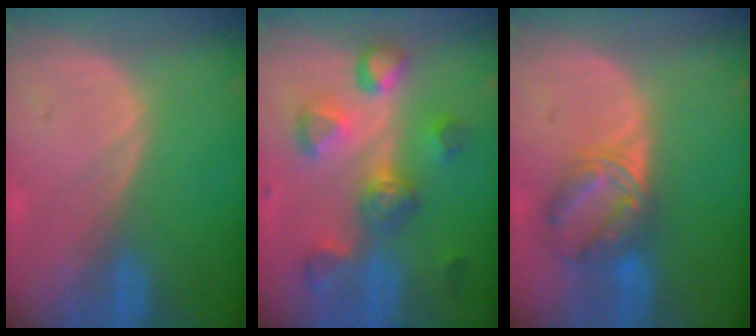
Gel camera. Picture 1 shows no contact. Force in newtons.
{"total": 8.4, "press": 8.4, "slide": 0.7}
{"total": 6.6, "press": 6.2, "slide": 2.2}